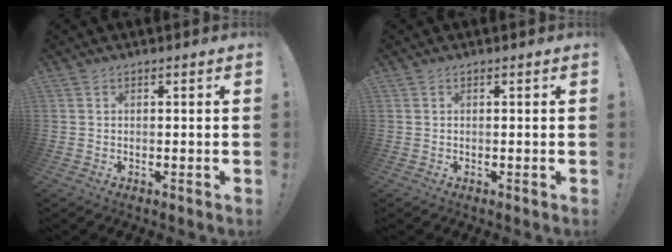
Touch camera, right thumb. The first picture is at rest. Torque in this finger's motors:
{"motor_torque": [-0.05, -0.05, -0.02, 0.06, 0.00]}